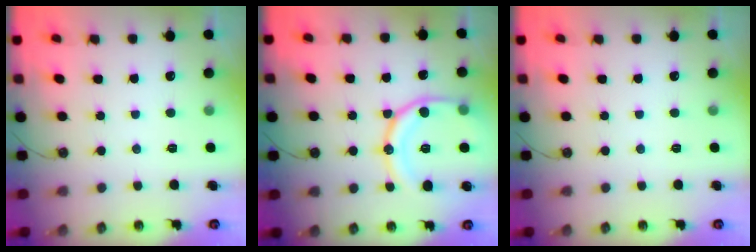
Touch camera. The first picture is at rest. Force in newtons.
{"total": 17.2, "press": 17.1, "slide": 2.0}
{"total": 0.0}